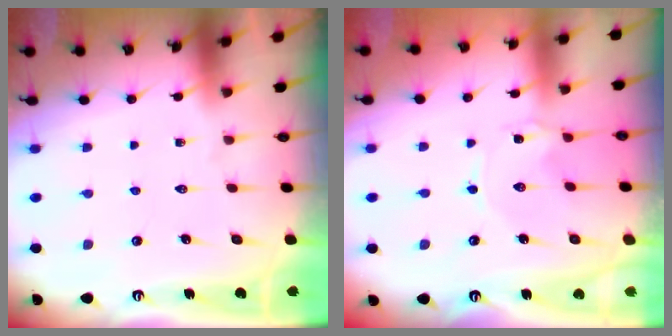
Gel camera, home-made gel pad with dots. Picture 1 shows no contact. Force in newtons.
{"total": 0.6, "press": 0.6, "slide": 0.1}